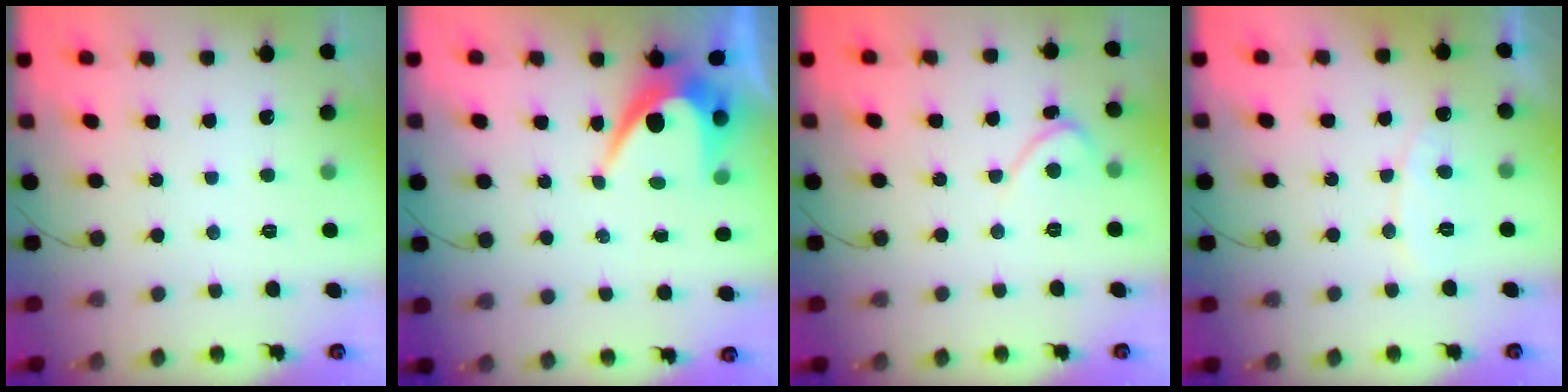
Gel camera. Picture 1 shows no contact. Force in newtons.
{"total": 7.2, "press": 7.2, "slide": 0.4}
{"total": 2.2, "press": 2.2, "slide": 0.2}
{"total": 5.9, "press": 5.9, "slide": 0.4}